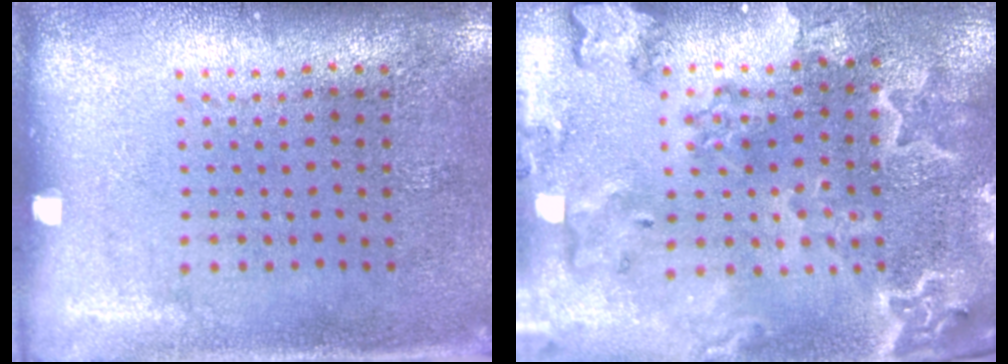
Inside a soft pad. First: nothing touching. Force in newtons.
{"total": 3.7, "press": 3.2, "slide": 1.8}